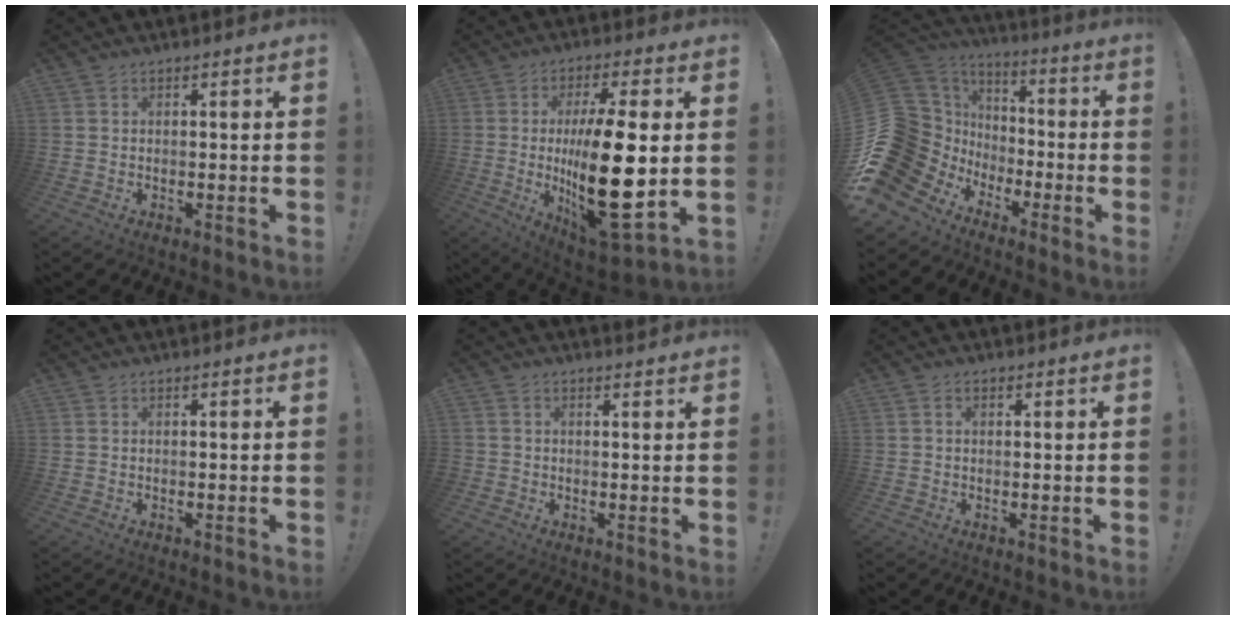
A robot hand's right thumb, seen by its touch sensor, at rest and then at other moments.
{"total": 22.5, "force": [-0.6, 7.0, 21.4], "torque": [-0.385, -0.020, -0.010]}
{"total": 20.3, "force": [-3.3, 16.2, 11.8], "torque": [-0.233, 0.002, -0.008]}
{"total": 0.0}
{"total": 1.5, "force": [0.9, 1.2, 0.3], "torque": [0.003, -0.003, 0.018]}
{"total": 0.9, "force": [0.4, 0.6, 0.5], "torque": [-0.003, 0.001, 0.005]}